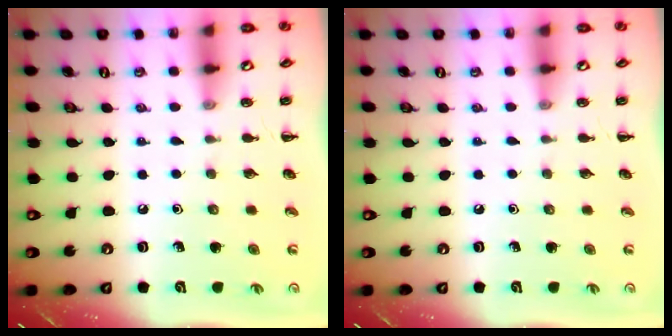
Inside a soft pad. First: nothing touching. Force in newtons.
{"total": 0.0}